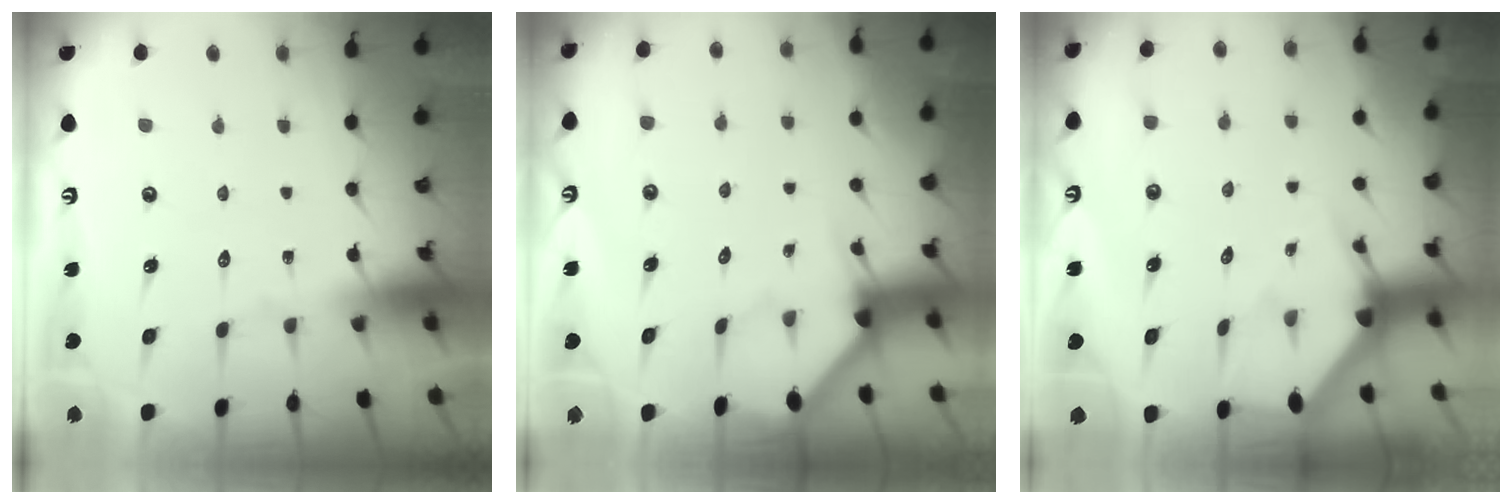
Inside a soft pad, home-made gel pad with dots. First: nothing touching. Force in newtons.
{"total": 2.5, "press": 2.5, "slide": 0.2}
{"total": 2.6, "press": 2.6, "slide": 0.2}